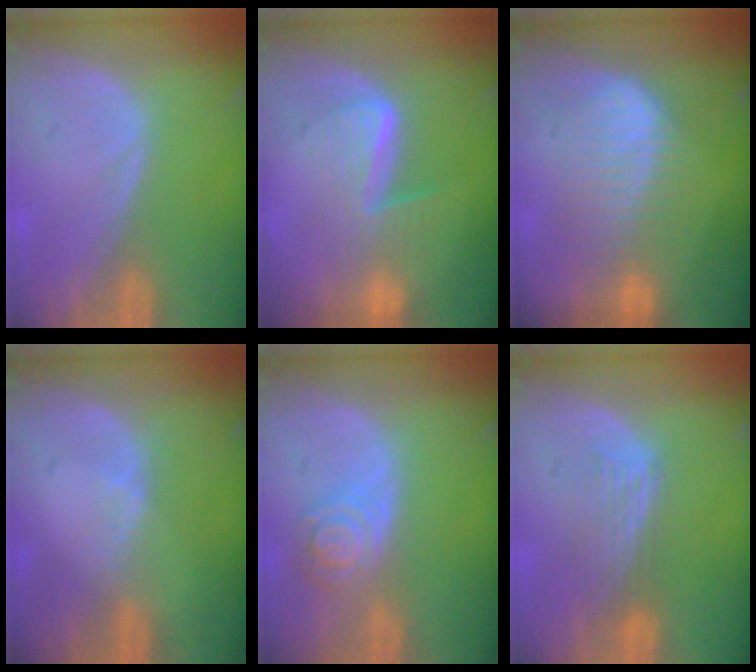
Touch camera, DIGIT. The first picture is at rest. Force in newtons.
{"total": 6.6, "press": 6.3, "slide": 1.9}
{"total": 7.3, "press": 7.3, "slide": 0.1}
{"total": 1.1, "press": 1.1, "slide": 0.2}
{"total": 5.2, "press": 4.6, "slide": 2.4}
{"total": 4.6, "press": 3.9, "slide": 2.4}